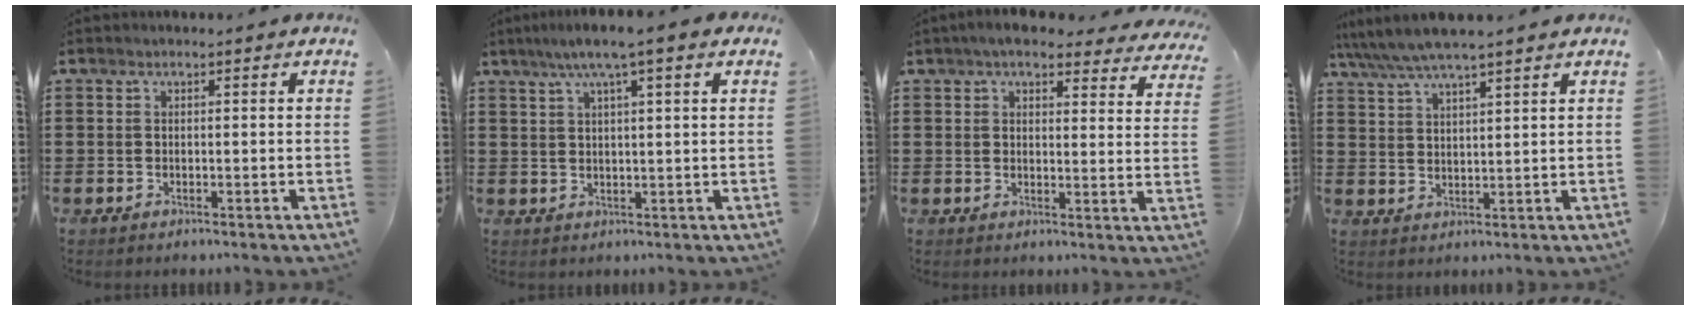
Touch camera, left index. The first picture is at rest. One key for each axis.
{"total": 5.0, "fx": 2.9, "fy": 0.0, "fz": 4.1, "tx": -0.086, "ty": 0.004, "tz": 0.048}
{"total": 5.2, "fx": 4.6, "fy": 1.1, "fz": 2.3, "tx": -0.053, "ty": -0.012, "tz": 0.081}
{"total": 5.0, "fx": 4.3, "fy": 0.3, "fz": 2.5, "tx": -0.061, "ty": -0.014, "tz": 0.076}